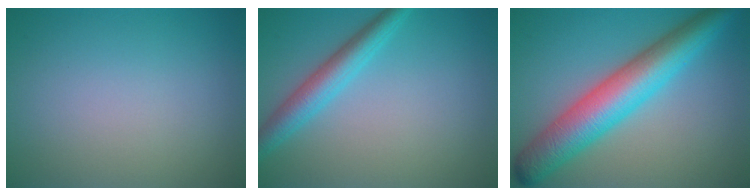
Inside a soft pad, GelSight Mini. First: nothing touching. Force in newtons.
{"total": 3.6, "press": 3.6, "slide": 0.1}
{"total": 8.4, "press": 8.4, "slide": 0.2}